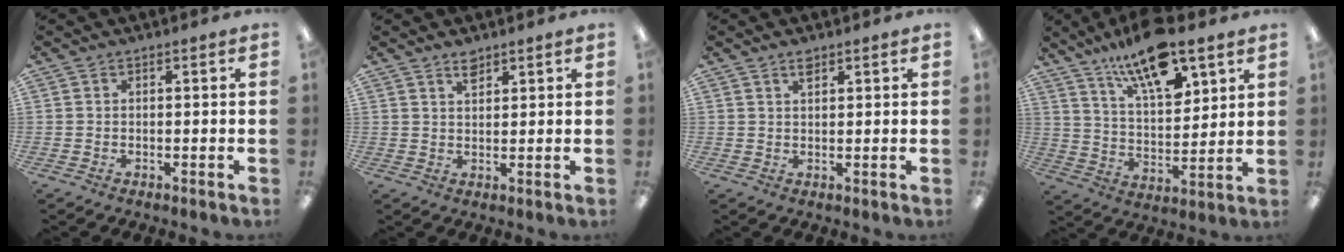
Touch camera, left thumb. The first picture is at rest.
{"total": 3.1, "force": [2.5, 1.2, 1.5], "torque": [-0.018, -0.008, 0.042]}
{"total": 2.2, "force": [1.7, 0.7, 1.2], "torque": [-0.020, -0.002, 0.029]}
{"total": 16.8, "force": [11.9, 5.8, 10.4], "torque": [-0.178, -0.057, 0.202]}